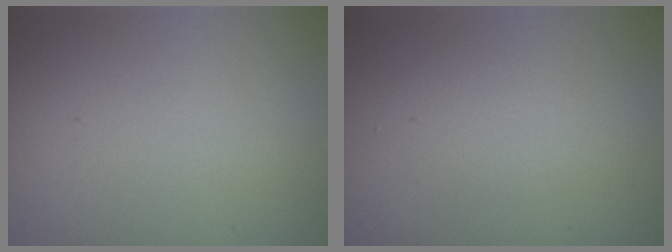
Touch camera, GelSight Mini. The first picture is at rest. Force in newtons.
{"total": 1.7, "press": 1.7, "slide": 0.0}